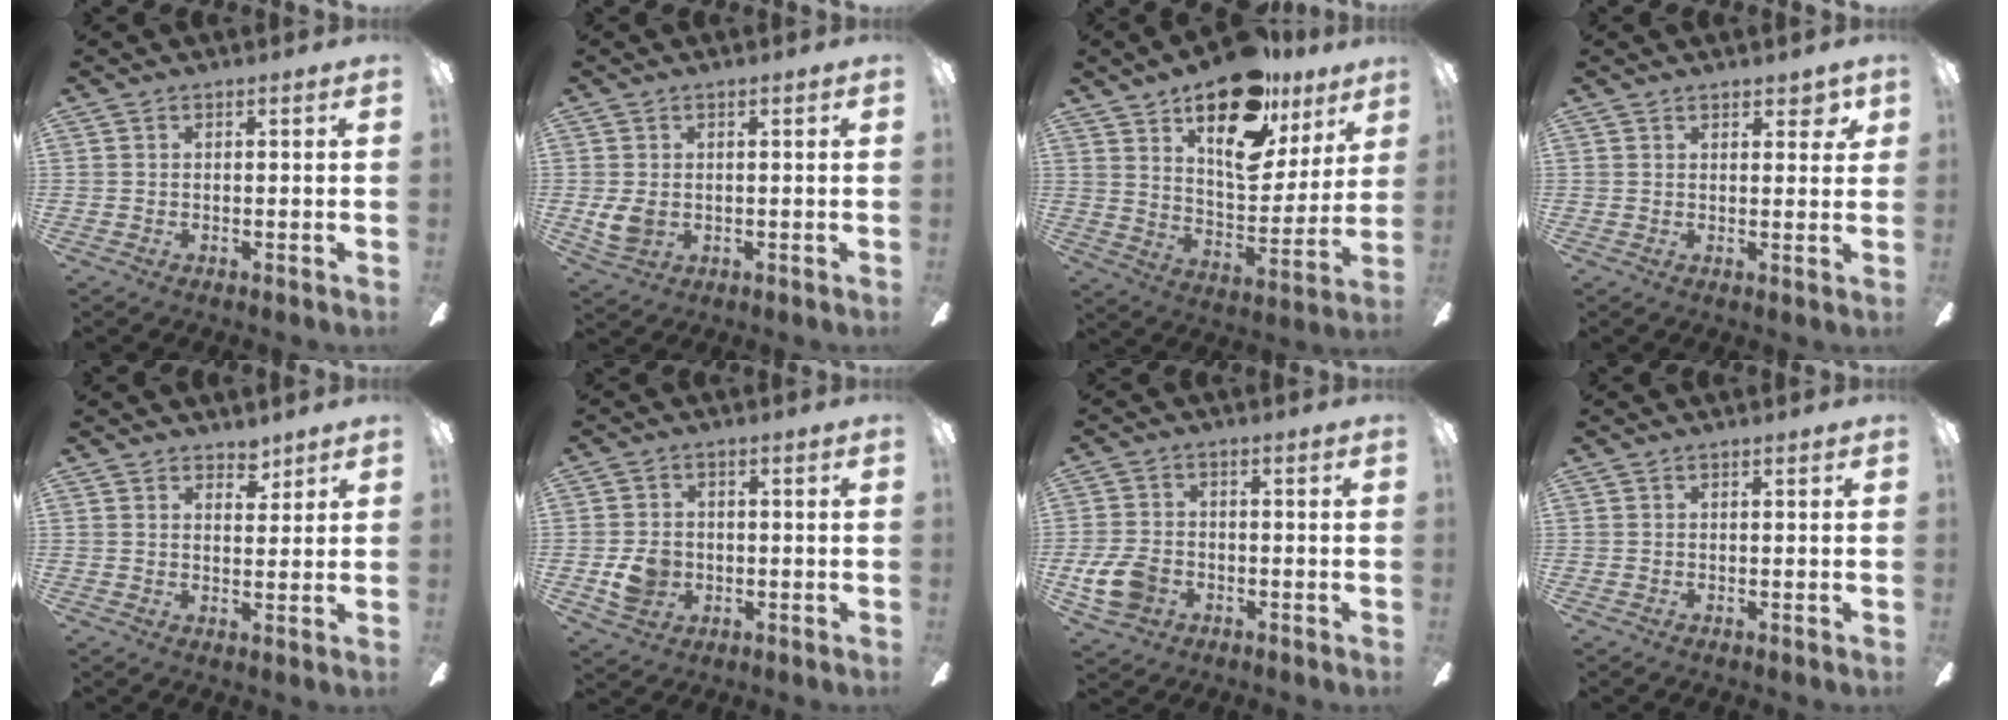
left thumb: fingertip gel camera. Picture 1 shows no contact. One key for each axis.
{"total": 4.8, "fx": 0.2, "fy": 3.6, "fz": 3.2, "tx": -0.062, "ty": 0.001, "tz": 0.004}
{"total": 22.6, "fx": 14.4, "fy": 10.9, "fz": 13.7, "tx": -0.192, "ty": -0.084, "tz": 0.244}
{"total": 3.5, "fx": 2.4, "fy": 1.6, "fz": 2.0, "tx": -0.010, "ty": -0.009, "tz": 0.036}
{"total": 3.9, "fx": 3.4, "fy": 1.8, "fz": 0.9, "tx": 0.009, "ty": -0.023, "tz": 0.058}
{"total": 6.7, "fx": -1.2, "fy": 5.7, "fz": 3.2, "tx": -0.046, "ty": 0.007, "tz": -0.022}
{"total": 8.7, "fx": -3.2, "fy": 6.3, "fz": 5.1, "tx": -0.126, "ty": 0.013, "tz": -0.058}
{"total": 0.0}